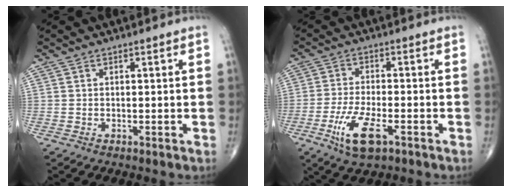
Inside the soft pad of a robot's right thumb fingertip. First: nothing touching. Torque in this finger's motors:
{"motor_torque": [0.32, -0.03, 0.47, 0.34, 0.29]}